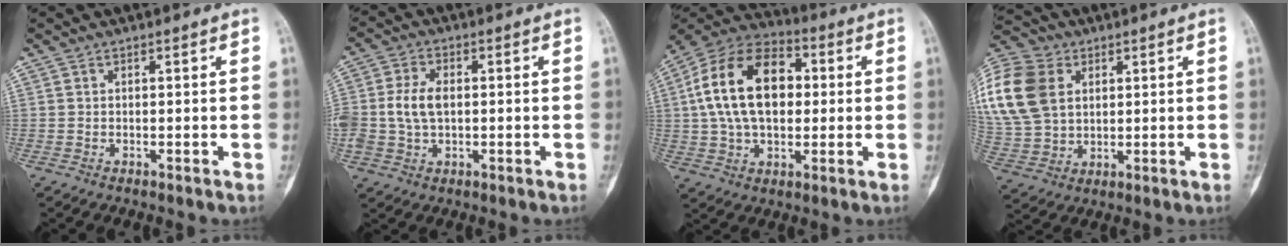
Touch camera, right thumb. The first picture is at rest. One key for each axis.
{"total": 6.6, "fx": 0.0, "fy": 4.3, "fz": 4.9, "tx": -0.106, "ty": 0.010, "tz": 0.000}
{"total": 19.5, "fx": 2.4, "fy": 12.1, "fz": 15.1, "tx": -0.256, "ty": 0.024, "tz": 0.037}
{"total": 19.4, "fx": 5.3, "fy": 14.3, "fz": 12.0, "tx": -0.269, "ty": 0.011, "tz": 0.102}